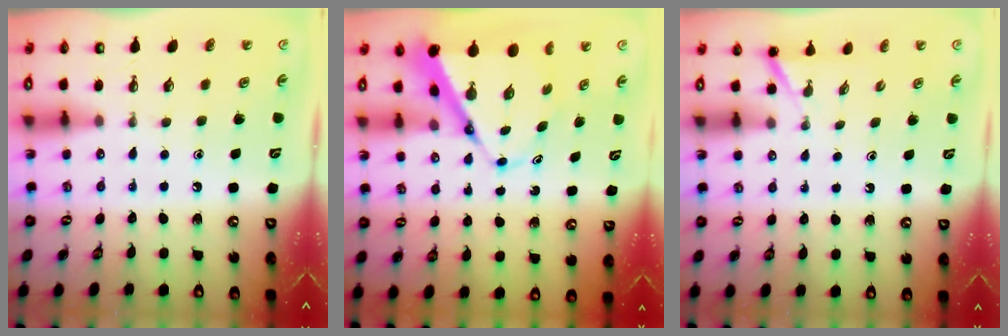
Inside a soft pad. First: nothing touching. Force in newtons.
{"total": 10.0, "press": 10.0, "slide": 0.8}
{"total": 1.5, "press": 1.5, "slide": 0.1}